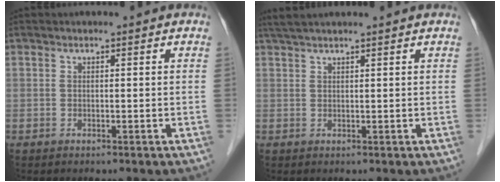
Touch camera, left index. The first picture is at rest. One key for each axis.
{"total": 5.7, "fx": 4.9, "fy": -0.2, "fz": 2.9, "tx": -0.043, "ty": 0.039, "tz": 0.083}